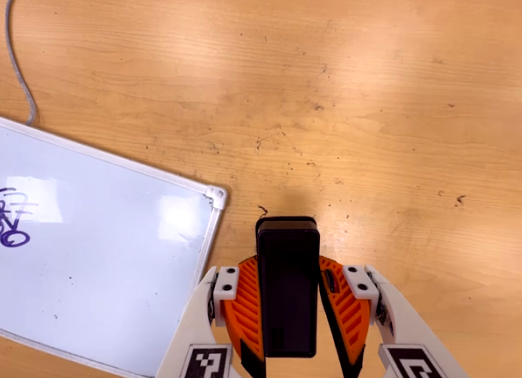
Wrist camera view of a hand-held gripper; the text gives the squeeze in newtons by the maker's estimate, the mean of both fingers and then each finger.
{"total": 5.8, "left": 4.8, "right": 6.8}